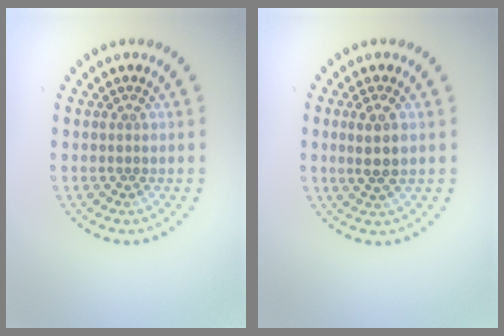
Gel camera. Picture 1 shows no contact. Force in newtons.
{"total": 2.5, "press": 2.3, "slide": 0.9}